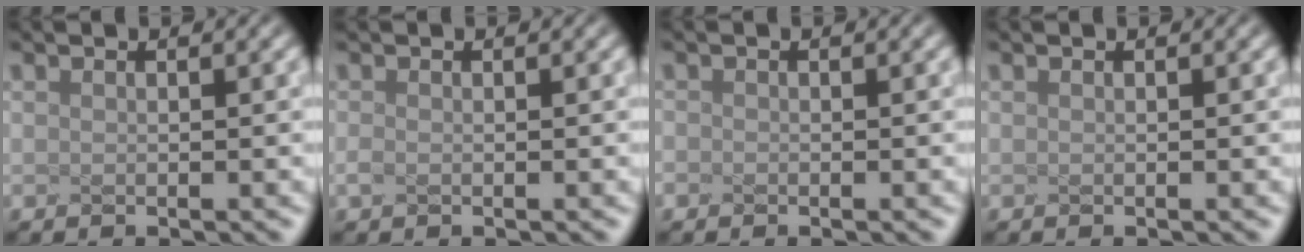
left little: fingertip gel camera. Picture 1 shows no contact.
{"total": 0.9, "force": [-0.7, -0.5, -0.4], "torque": [-0.014, -0.007, 0.003]}
{"total": 1.1, "force": [-0.8, -0.4, -0.6], "torque": [-0.001, -0.011, -0.001]}
{"total": 0.0}